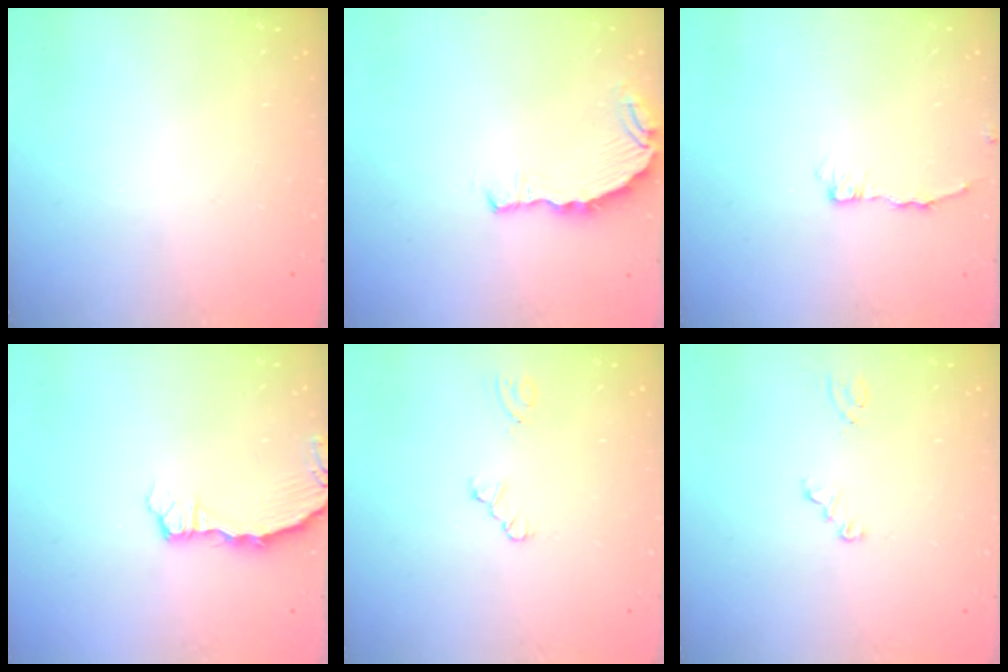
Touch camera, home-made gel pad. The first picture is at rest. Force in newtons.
{"total": 7.5, "press": 5.6, "slide": 4.9}
{"total": 5.0, "press": 5.0, "slide": 0.5}
{"total": 2.6, "press": 2.5, "slide": 0.3}
{"total": 1.2, "press": 1.2, "slide": 0.2}
{"total": 2.0, "press": 2.0, "slide": 0.2}